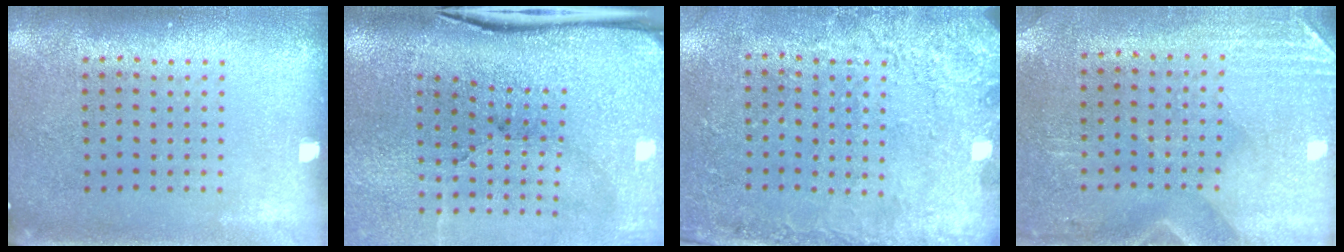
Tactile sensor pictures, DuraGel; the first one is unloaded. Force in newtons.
{"total": 5.0, "press": 4.0, "slide": 3.1}
{"total": 2.5, "press": 2.1, "slide": 1.3}
{"total": 2.9, "press": 2.5, "slide": 1.5}